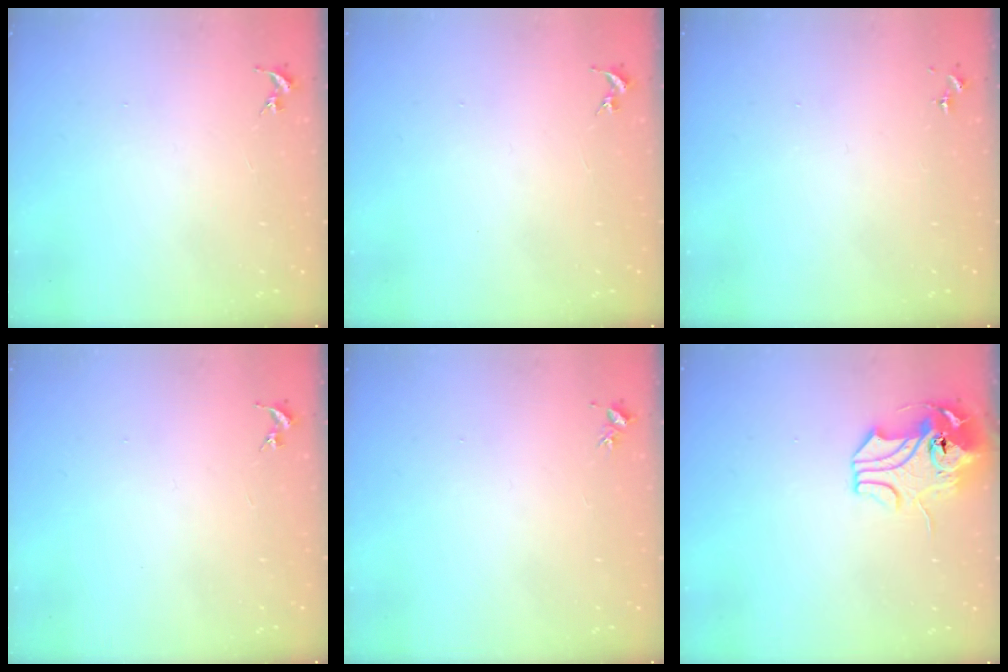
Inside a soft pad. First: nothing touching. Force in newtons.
{"total": 0.0}
{"total": 0.0}
{"total": 0.0}
{"total": 3.1, "press": 3.1, "slide": 0.2}
{"total": 11.0, "press": 10.8, "slide": 1.9}